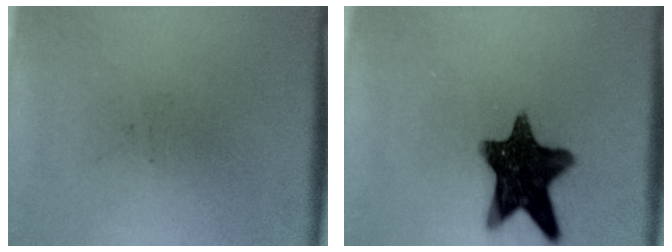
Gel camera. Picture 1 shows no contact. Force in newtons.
{"total": 13.1}